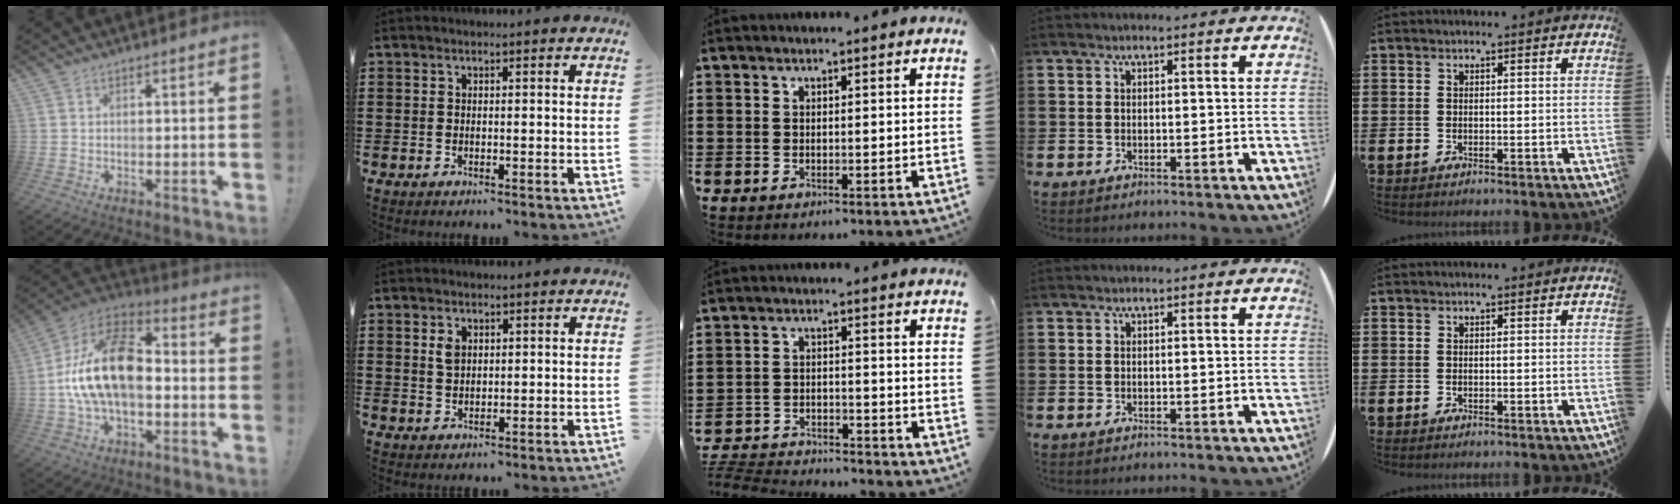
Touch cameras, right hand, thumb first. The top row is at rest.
{"thumb": {"total": 19.7, "force": [-0.8, 11.8, 15.8], "torque": [-0.290, 0.021, -0.008]}, "index": {"total": 2.2, "force": [0.9, 1.3, 1.4], "torque": [-0.033, 0.002, 0.017]}, "middle": {"total": 4.7, "force": [-4.7, 0.3, 0.6], "torque": [-0.027, -0.003, -0.100]}}